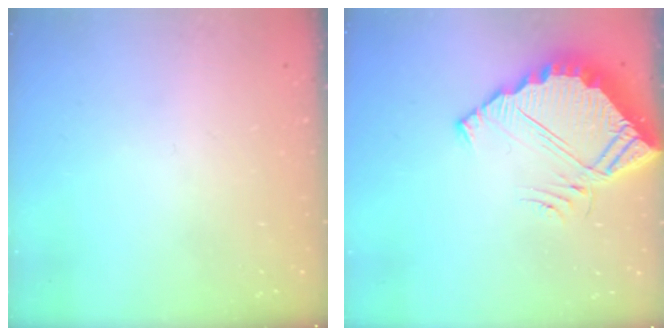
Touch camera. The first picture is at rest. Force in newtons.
{"total": 7.5, "press": 7.5, "slide": 0.6}